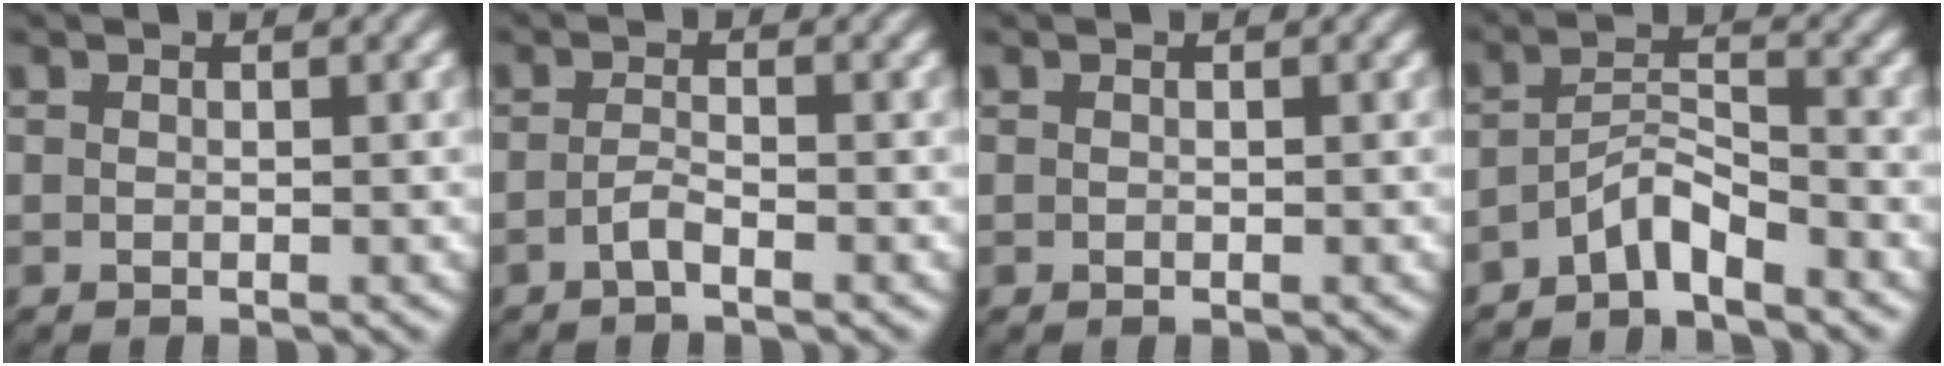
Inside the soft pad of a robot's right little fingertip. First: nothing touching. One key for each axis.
{"total": 1.7, "fx": -1.5, "fy": -0.4, "fz": 0.6, "tx": -0.007, "ty": -0.008, "tz": -0.024}
{"total": 0.0}
{"total": 4.1, "fx": -3.1, "fy": 1.5, "fz": 2.2, "tx": -0.029, "ty": -0.012, "tz": -0.050}